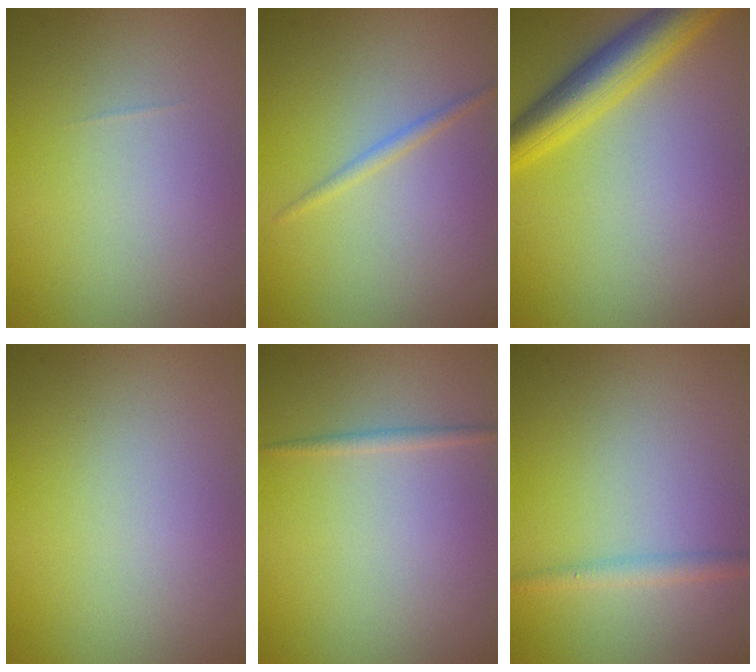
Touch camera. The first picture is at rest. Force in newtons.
{"total": 1.0, "press": 1.0, "slide": 0.0}
{"total": 5.3, "press": 5.3, "slide": 0.1}
{"total": 0.0}
{"total": 0.7, "press": 0.7, "slide": 0.0}
{"total": 1.4, "press": 1.4, "slide": 0.1}